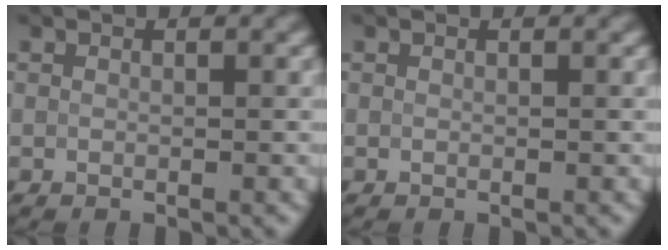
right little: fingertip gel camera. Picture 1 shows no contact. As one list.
[{"total": 0.0}]